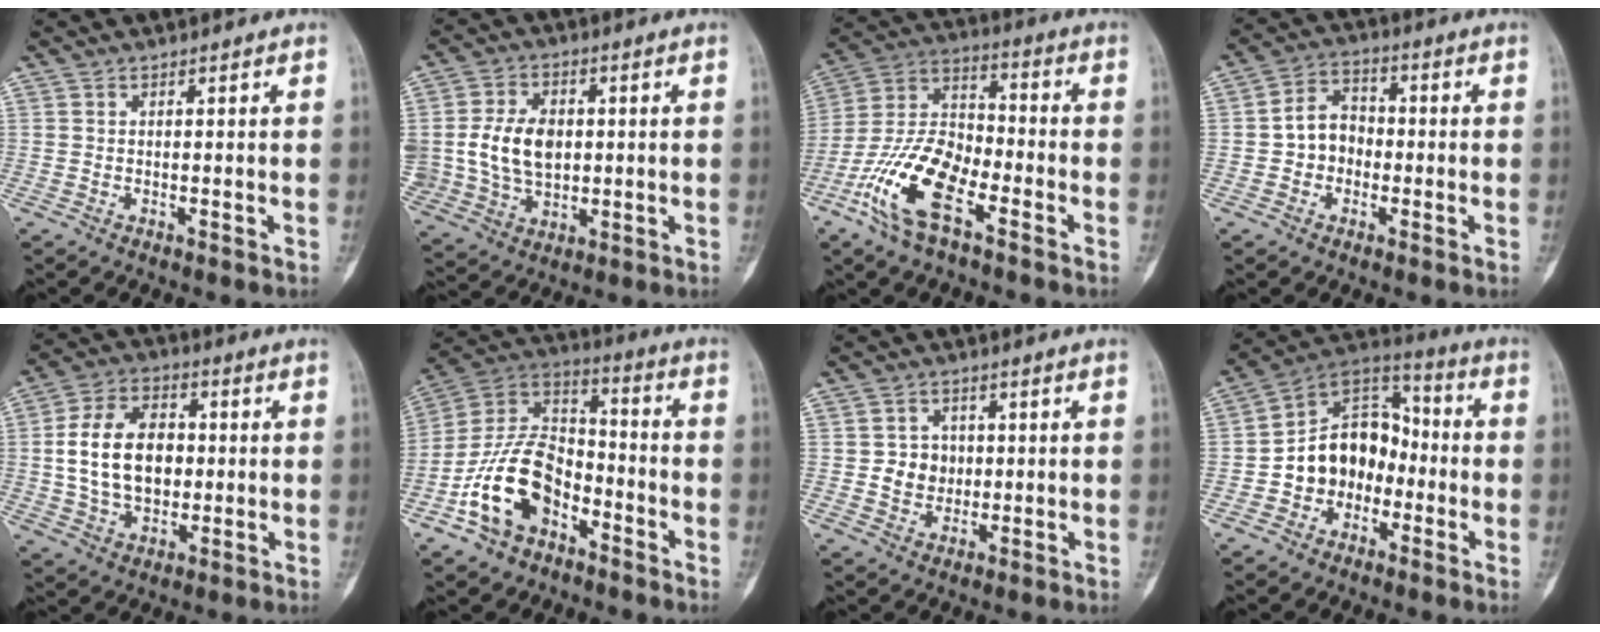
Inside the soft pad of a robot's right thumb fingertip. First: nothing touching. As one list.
[{"total": 13.6, "force": [0.9, 9.8, 9.4], "torque": [-0.169, 0.003, 0.031]}, {"total": 16.5, "force": [-7.9, 7.4, 12.5], "torque": [-0.247, 0.046, -0.156]}, {"total": 7.3, "force": [-1.1, 6.0, 4.0], "torque": [-0.040, 0.028, -0.034]}, {"total": 15.1, "force": [0.6, 10.3, 11.0], "torque": [-0.173, 0.015, 0.011]}, {"total": 17.6, "force": [-7.5, 11.4, 11.1], "torque": [-0.182, 0.069, -0.143]}, {"total": 5.6, "force": [0.1, 5.1, 2.4], "torque": [-0.011, 0.005, 0.001]}, {"total": 14.5, "force": [-2.9, 11.3, 8.5], "torque": [-0.095, 0.057, -0.062]}]